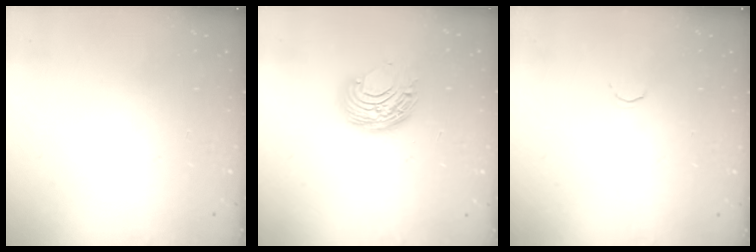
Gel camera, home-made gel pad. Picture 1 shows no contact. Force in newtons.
{"total": 8.9, "press": 8.9, "slide": 0.5}
{"total": 1.7, "press": 1.6, "slide": 0.5}